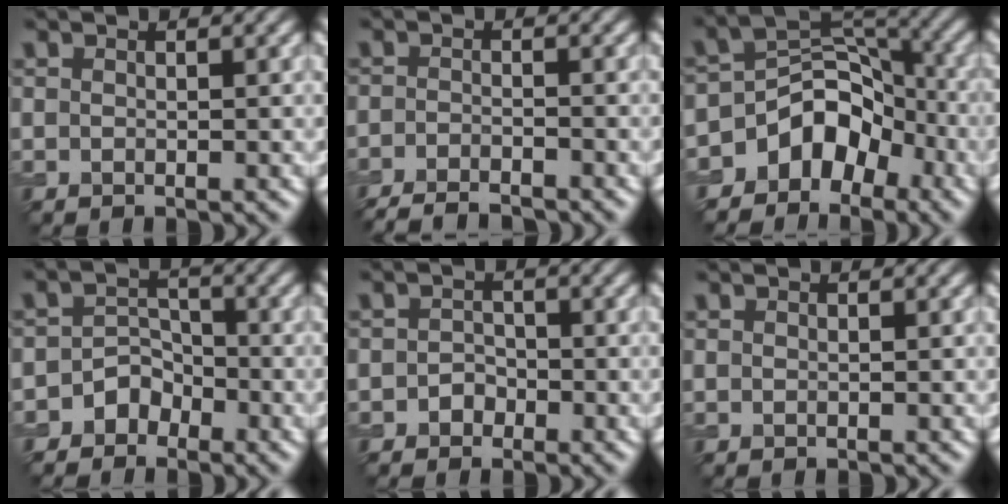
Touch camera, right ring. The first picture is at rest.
{"total": 4.3, "force": [-3.9, 0.7, 1.8], "torque": [-0.034, -0.011, -0.071]}
{"total": 6.5, "force": [-3.9, 4.3, 2.9], "torque": [-0.020, 0.009, -0.073]}
{"total": 2.6, "force": [-1.7, 1.9, 0.6], "torque": [0.005, 0.011, -0.035]}
{"total": 1.4, "force": [-0.8, 1.2, 0.4], "torque": [-0.002, 0.004, -0.015]}
{"total": 0.0}